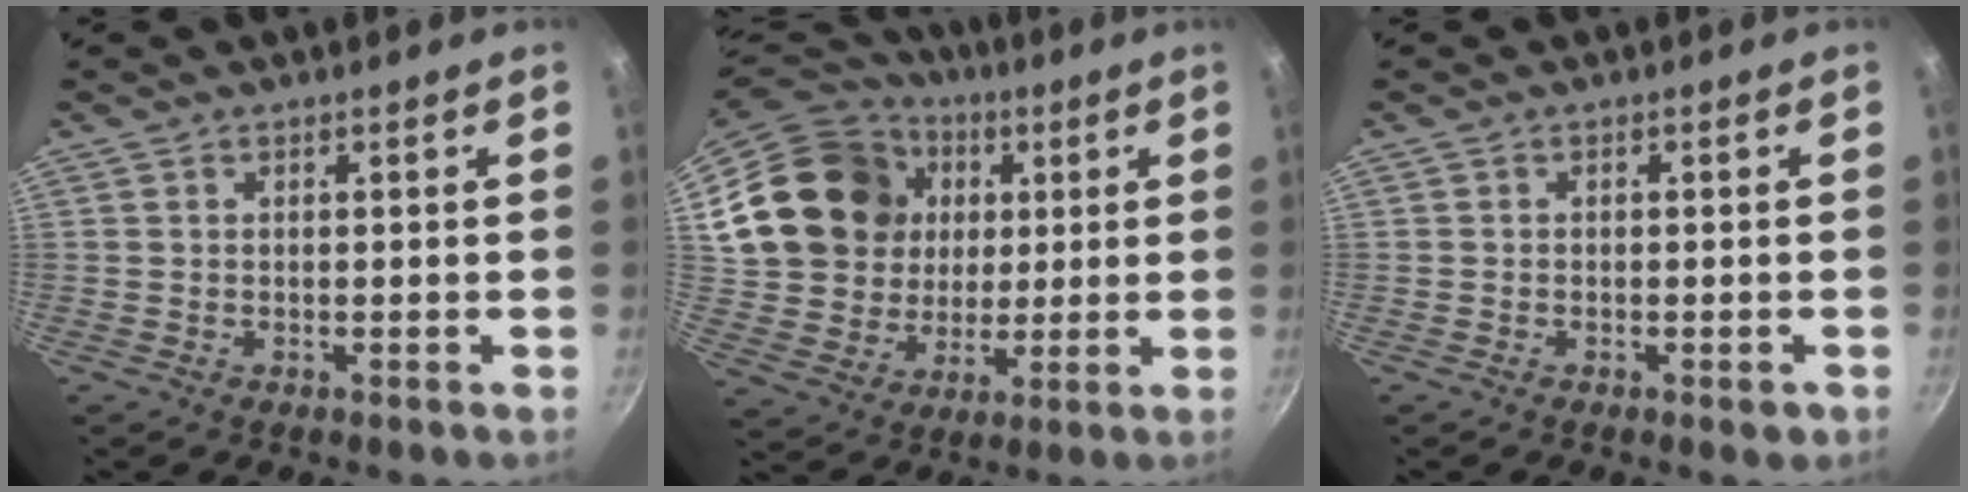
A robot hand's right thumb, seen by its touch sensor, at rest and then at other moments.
{"total": 23.3, "force": [5.8, 19.3, 11.7], "torque": [-0.203, 0.020, 0.115]}
{"total": 1.7, "force": [-0.9, 0.8, 1.3], "torque": [-0.021, 0.004, -0.012]}